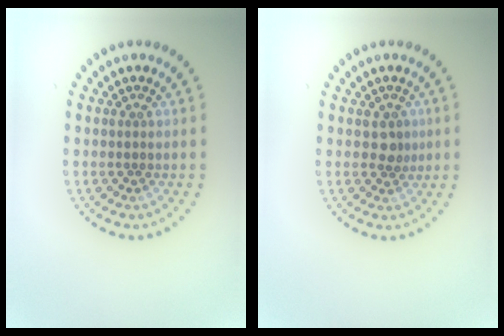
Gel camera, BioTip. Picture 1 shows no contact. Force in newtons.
{"total": 1.6, "press": 1.4, "slide": 0.8}